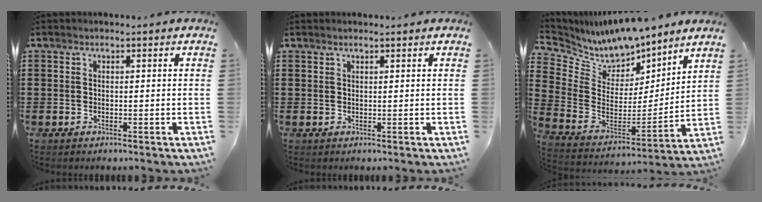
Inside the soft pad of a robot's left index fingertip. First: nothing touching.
{"total": 0.7, "force": [0.5, 0.0, 0.5], "torque": [-0.010, 0.000, 0.010]}
{"total": 8.1, "force": [7.6, 2.6, 0.8], "torque": [-0.067, -0.061, 0.137]}